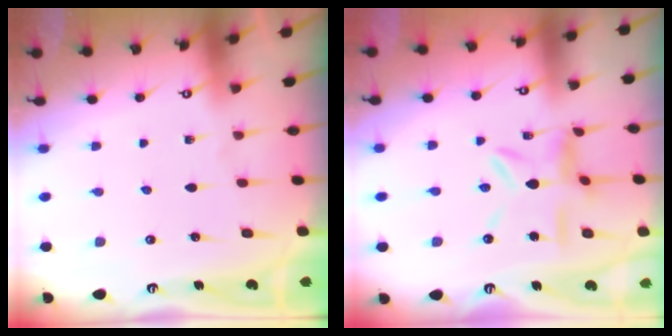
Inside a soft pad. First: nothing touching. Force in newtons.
{"total": 10.1, "press": 10.0, "slide": 1.0}